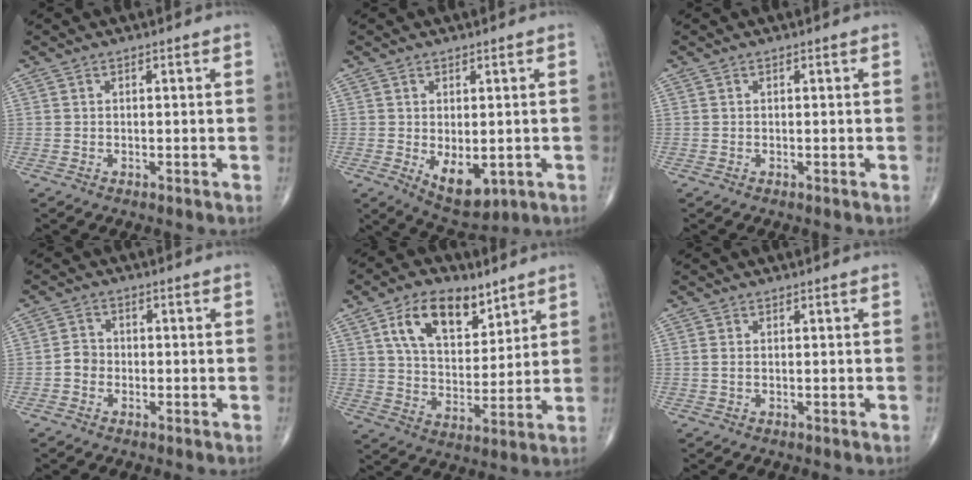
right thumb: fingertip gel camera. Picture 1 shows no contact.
{"total": 7.7, "force": [-1.5, 4.2, 6.3], "torque": [-0.082, -0.010, -0.005]}
{"total": 0.0}
{"total": 2.7, "force": [-0.9, 2.3, 1.0], "torque": [-0.006, 0.010, -0.024]}
{"total": 13.6, "force": [7.3, 7.6, 8.6], "torque": [-0.116, -0.036, 0.134]}
{"total": 0.8, "force": [0.0, 0.4, 0.7], "torque": [-0.018, 0.001, 0.002]}